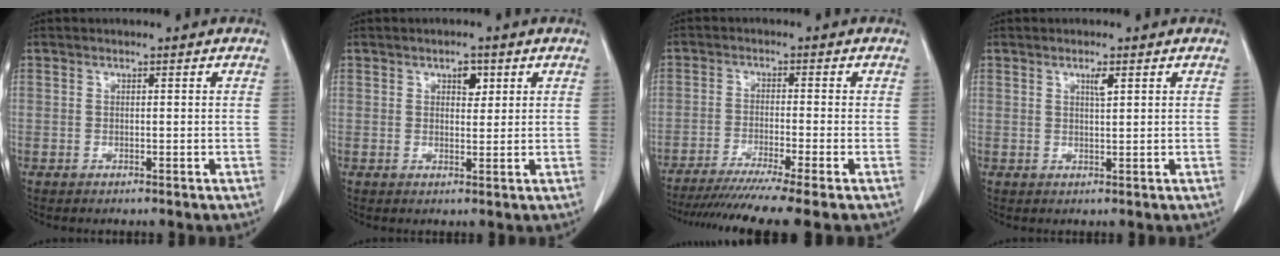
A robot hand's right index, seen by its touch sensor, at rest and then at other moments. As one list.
[{"total": 2.4, "force": [1.2, 1.3, 1.7], "torque": [-0.022, -0.001, 0.018]}, {"total": 11.3, "force": [-9.2, -1.7, 6.3], "torque": [-0.083, -0.033, -0.144]}, {"total": 1.6, "force": [0.8, 0.1, 1.4], "torque": [-0.027, -0.003, 0.014]}]